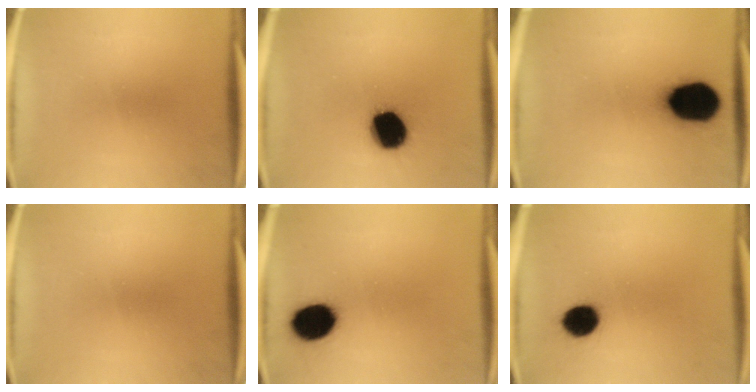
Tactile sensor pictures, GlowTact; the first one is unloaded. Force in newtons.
{"total": 15.2}
{"total": 18.7}
{"total": 0.0}
{"total": 11.5}
{"total": 8.0}